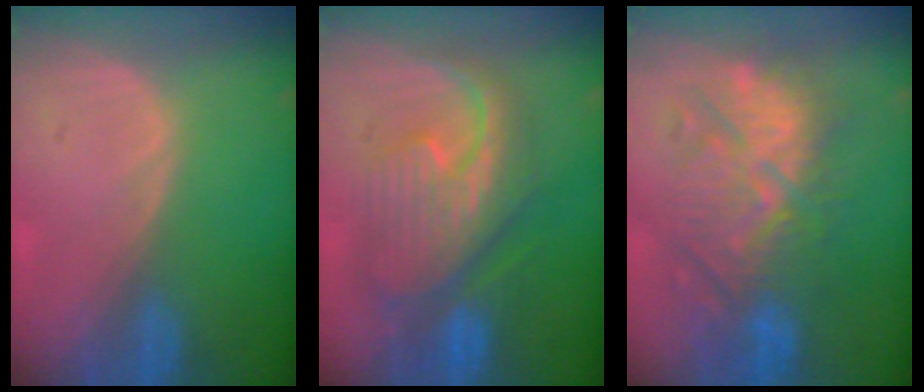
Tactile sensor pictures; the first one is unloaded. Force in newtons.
{"total": 10.3, "press": 10.2, "slide": 0.9}
{"total": 10.6, "press": 10.6, "slide": 1.2}